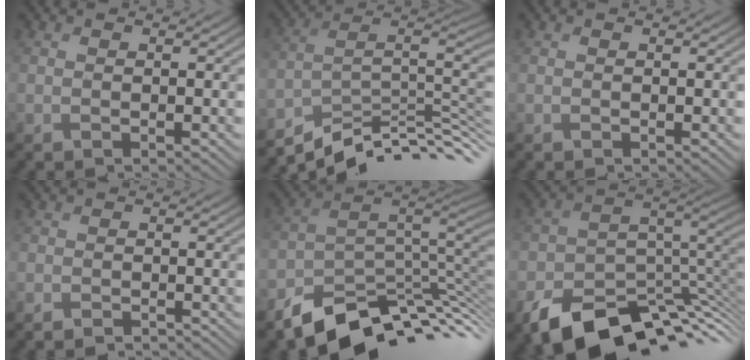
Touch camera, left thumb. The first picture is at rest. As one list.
[{"total": 10.6, "force": [-7.0, 3.2, 7.3], "torque": [-0.125, 0.008, -0.122]}, {"total": 0.0}, {"total": 2.1, "force": [-2.0, 0.5, 0.4], "torque": [-0.003, -0.004, -0.039]}, {"total": 10.5, "force": [-5.4, 5.9, 6.7], "torque": [-0.126, -0.016, -0.092]}, {"total": 12.8, "force": [-6.7, 7.9, 7.5], "torque": [-0.149, -0.032, -0.105]}]